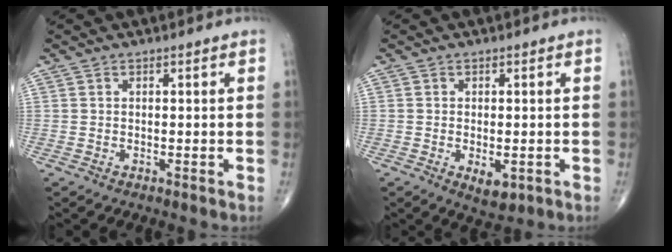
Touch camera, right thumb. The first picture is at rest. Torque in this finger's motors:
{"motor_torque": [-0.23, 0.14, -0.27, -0.07, 0.08]}